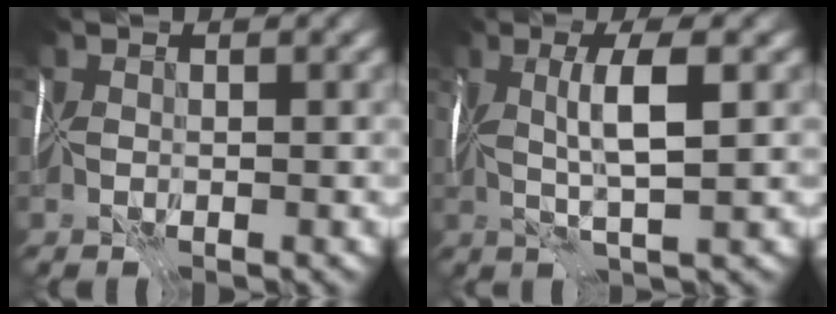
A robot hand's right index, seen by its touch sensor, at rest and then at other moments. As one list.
[{"total": 3.6, "force": [0.3, -0.7, 3.5], "torque": [-0.054, -0.005, 0.008]}]